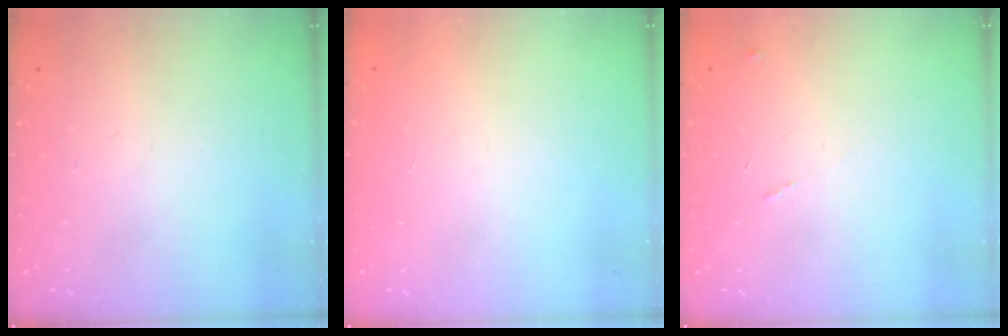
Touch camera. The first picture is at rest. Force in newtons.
{"total": 1.5, "press": 1.5, "slide": 0.1}
{"total": 6.8, "press": 6.8, "slide": 0.6}